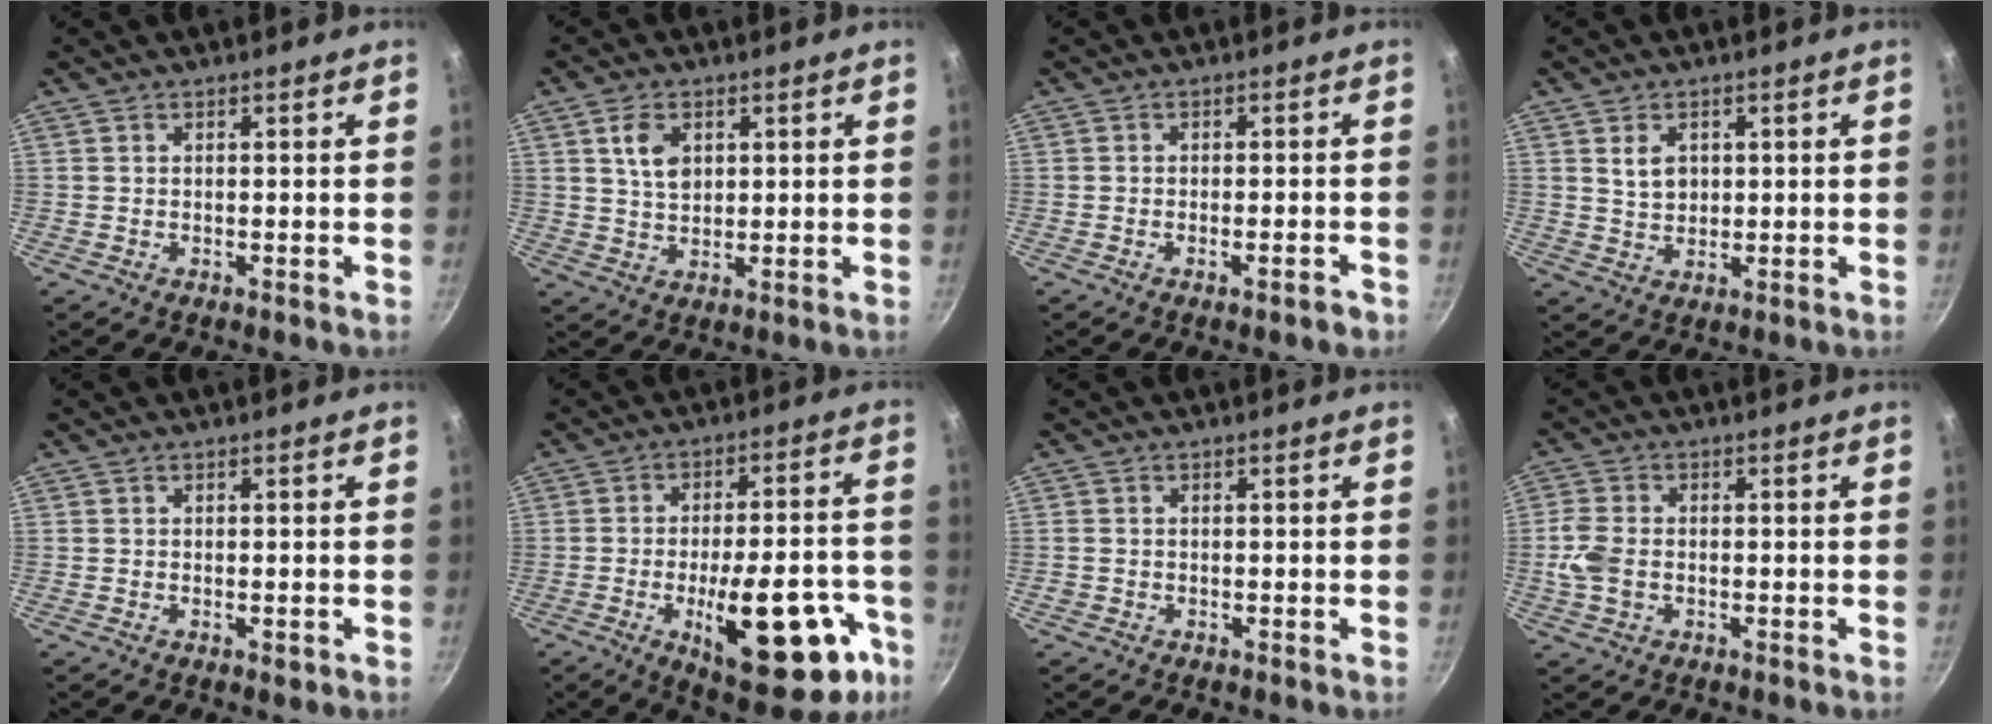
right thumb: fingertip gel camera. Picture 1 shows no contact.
{"total": 5.7, "force": [2.0, 3.8, 3.8], "torque": [-0.059, -0.009, 0.041]}
{"total": 2.7, "force": [-1.6, 0.7, 2.1], "torque": [-0.028, 0.014, -0.021]}
{"total": 4.3, "force": [1.3, 3.2, 2.5], "torque": [-0.030, -0.006, 0.027]}
{"total": 1.1, "force": [-0.4, 0.6, 0.8], "torque": [-0.013, 0.001, -0.007]}
{"total": 23.4, "force": [-9.3, 9.6, 19.2], "torque": [-0.213, 0.031, -0.116]}
{"total": 0.7, "force": [-0.2, 0.6, 0.2], "torque": [-0.003, 0.001, -0.003]}
{"total": 5.5, "force": [-0.8, 3.8, 3.9], "torque": [-0.085, 0.006, -0.020]}